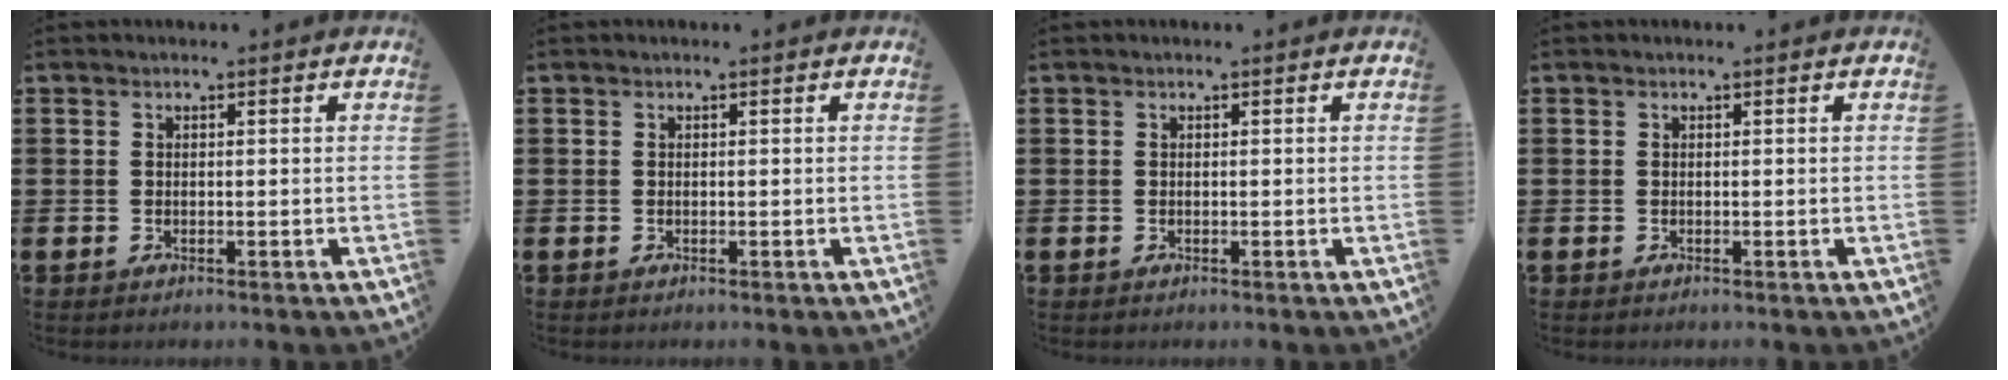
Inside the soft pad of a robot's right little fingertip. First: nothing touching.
{"total": 0.0}
{"total": 0.0}
{"total": 0.0}